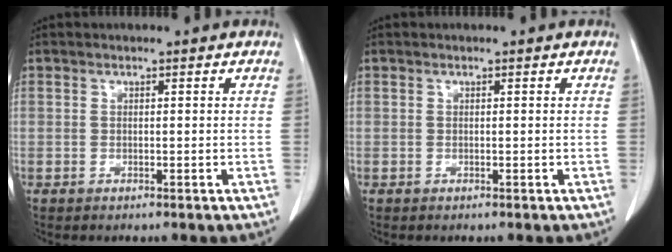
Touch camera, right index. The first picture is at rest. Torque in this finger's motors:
{"motor_torque": [0.00, 0.00, 0.00, 0.00]}